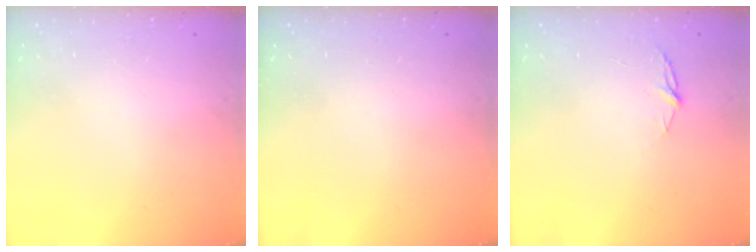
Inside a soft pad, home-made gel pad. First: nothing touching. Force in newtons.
{"total": 0.0}
{"total": 4.8, "press": 4.8, "slide": 0.5}